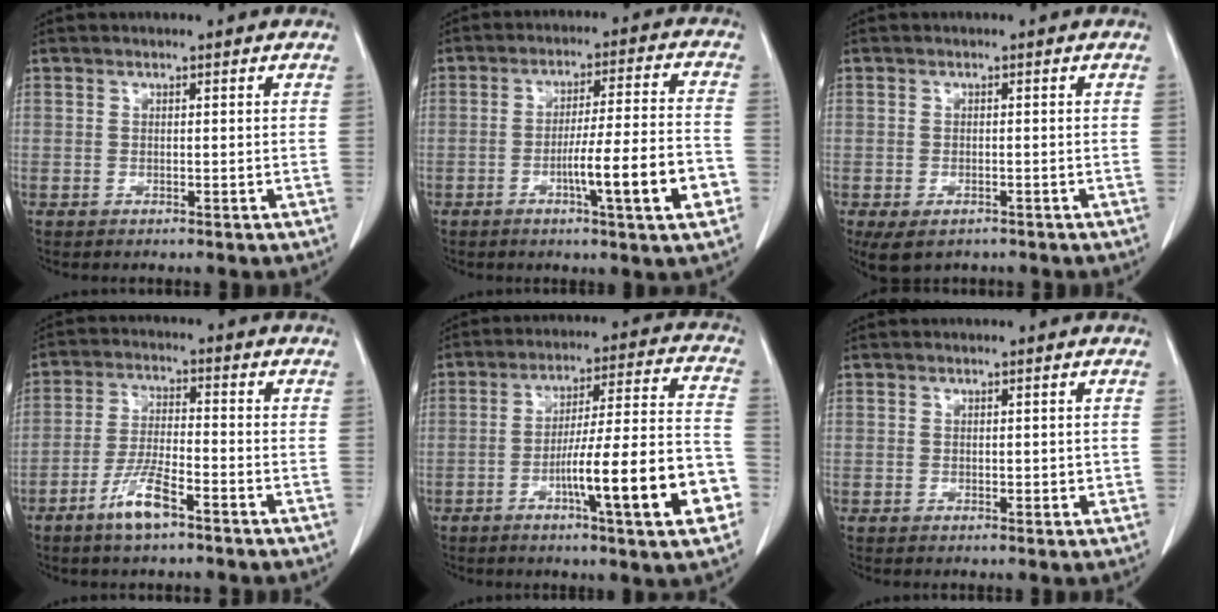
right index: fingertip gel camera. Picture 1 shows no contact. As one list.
[{"total": 11.9, "force": [-4.2, -0.1, 11.2], "torque": [-0.176, -0.005, -0.066]}, {"total": 4.6, "force": [-3.0, 2.3, 2.6], "torque": [-0.046, -0.010, -0.043]}, {"total": 6.7, "force": [-4.2, 1.0, 5.2], "torque": [-0.106, -0.006, -0.079]}, {"total": 17.4, "force": [-6.4, 0.7, 16.2], "torque": [-0.223, 0.011, -0.092]}, {"total": 1.5, "force": [0.0, 1.0, 1.1], "torque": [-0.013, 0.002, 0.002]}]